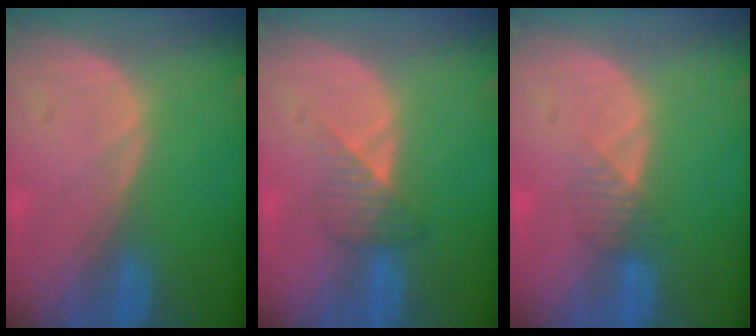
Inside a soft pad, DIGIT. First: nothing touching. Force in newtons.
{"total": 3.3, "press": 3.1, "slide": 1.0}
{"total": 2.3, "press": 2.1, "slide": 1.0}